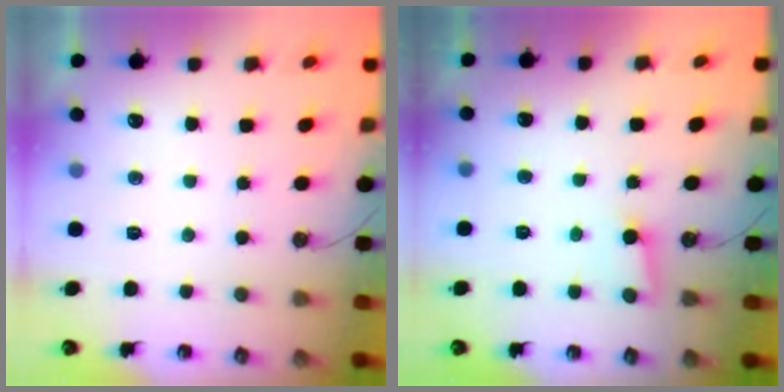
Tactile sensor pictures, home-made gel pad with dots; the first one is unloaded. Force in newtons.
{"total": 2.7, "press": 2.7, "slide": 0.4}